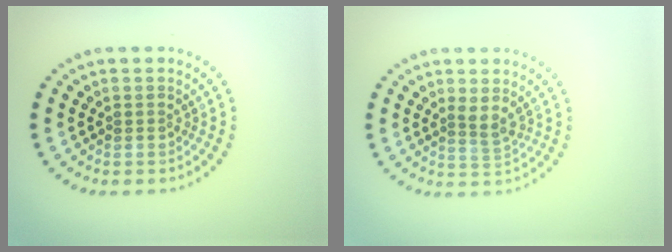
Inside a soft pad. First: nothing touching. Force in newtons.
{"total": 1.8, "press": 1.2, "slide": 1.3}